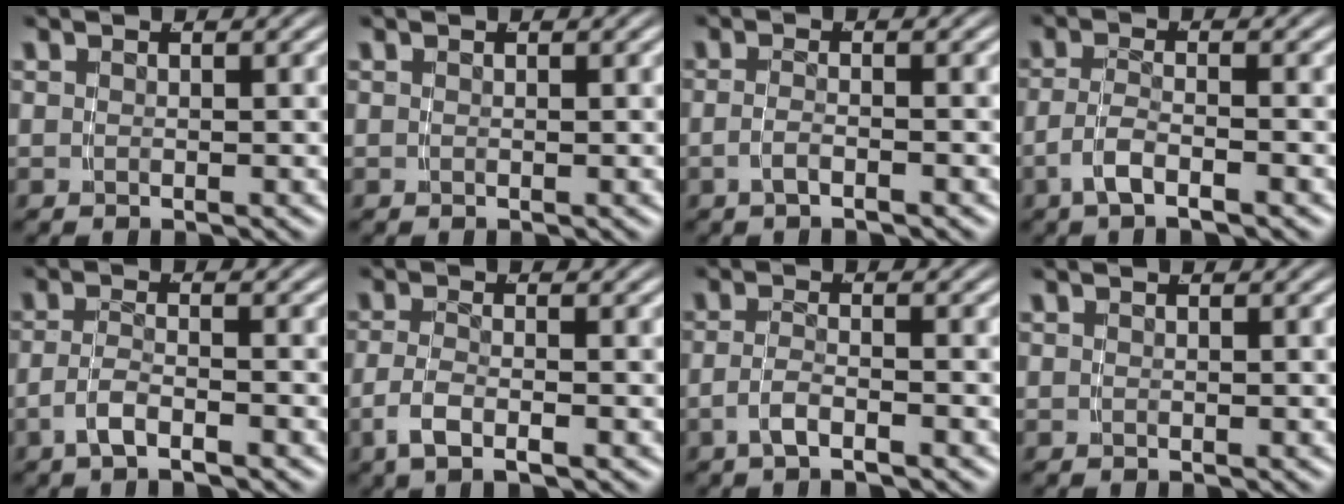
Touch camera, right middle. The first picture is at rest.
{"total": 0.0}
{"total": 1.7, "force": [-1.3, -0.4, 1.0], "torque": [-0.024, -0.010, -0.018]}
{"total": 2.7, "force": [-1.7, 0.5, 2.0], "torque": [-0.041, -0.013, -0.024]}
{"total": 2.4, "force": [-1.6, 0.4, 1.7], "torque": [-0.034, -0.010, -0.026]}
{"total": 2.6, "force": [-1.4, 0.6, 2.1], "torque": [-0.051, -0.012, -0.018]}
{"total": 2.1, "force": [-1.5, 0.1, 1.5], "torque": [-0.030, -0.012, -0.022]}
{"total": 0.0}